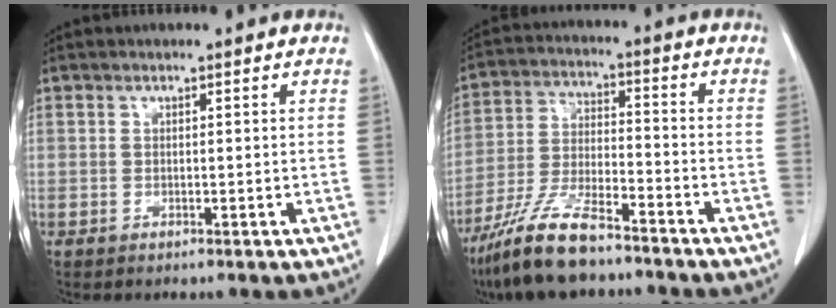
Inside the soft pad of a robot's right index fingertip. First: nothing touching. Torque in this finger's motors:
{"motor_torque": [0.57, -0.53, 0.44, 0.17]}